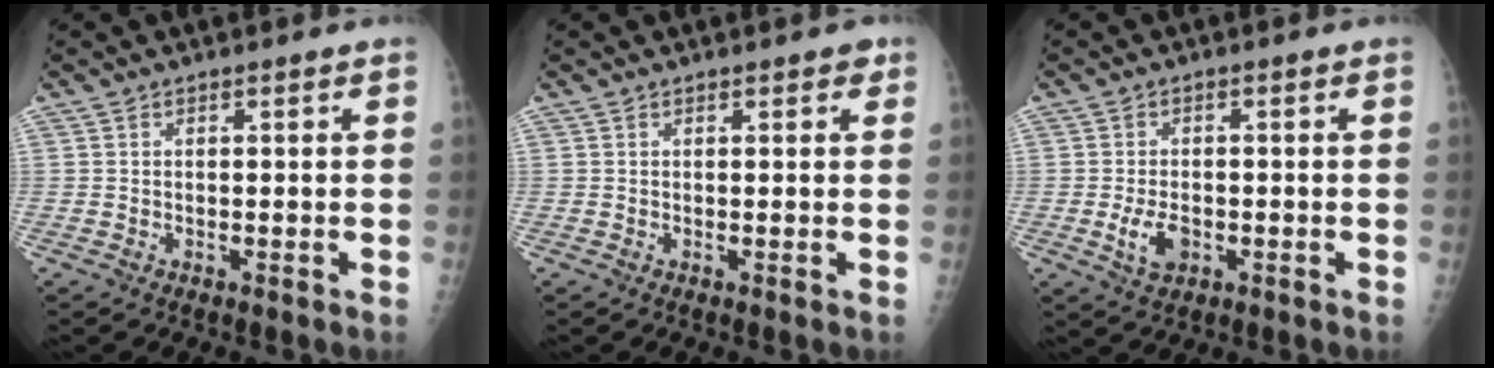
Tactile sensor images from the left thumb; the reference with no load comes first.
{"total": 1.3, "force": [0.9, 0.7, 0.7], "torque": [0.004, -0.001, 0.005]}
{"total": 4.6, "force": [-1.3, 2.9, 3.3], "torque": [-0.059, -0.001, -0.018]}